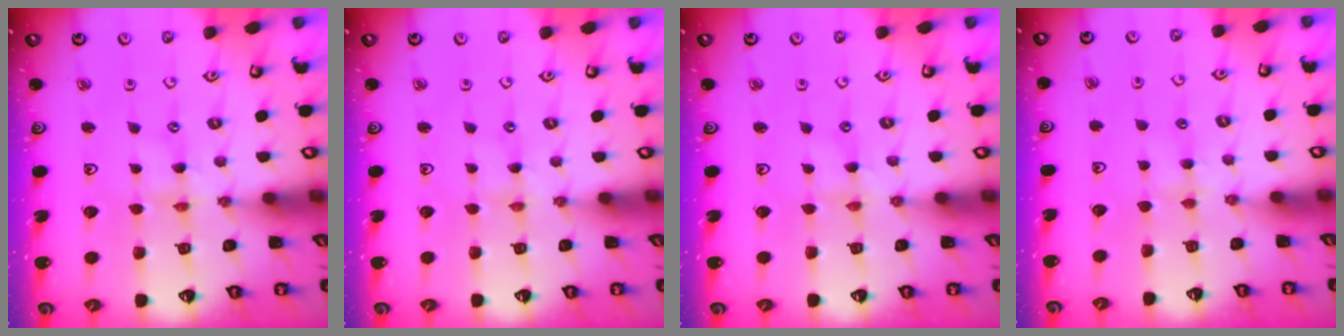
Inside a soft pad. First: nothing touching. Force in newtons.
{"total": 0.0}
{"total": 0.0}
{"total": 3.4, "press": 3.4, "slide": 0.5}